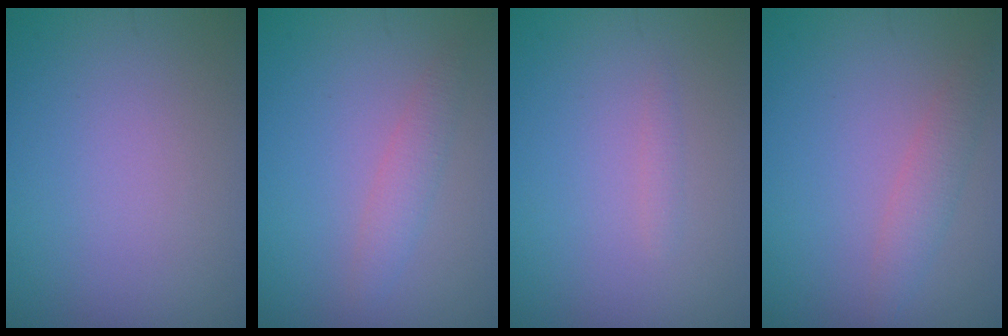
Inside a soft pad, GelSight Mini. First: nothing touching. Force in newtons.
{"total": 1.9, "press": 1.9, "slide": 0.1}
{"total": 0.7, "press": 0.7, "slide": 0.0}
{"total": 2.0, "press": 2.0, "slide": 0.1}